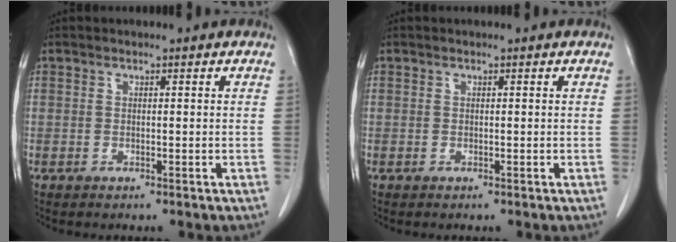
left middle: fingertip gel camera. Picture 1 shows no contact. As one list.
[{"total": 0.0}]